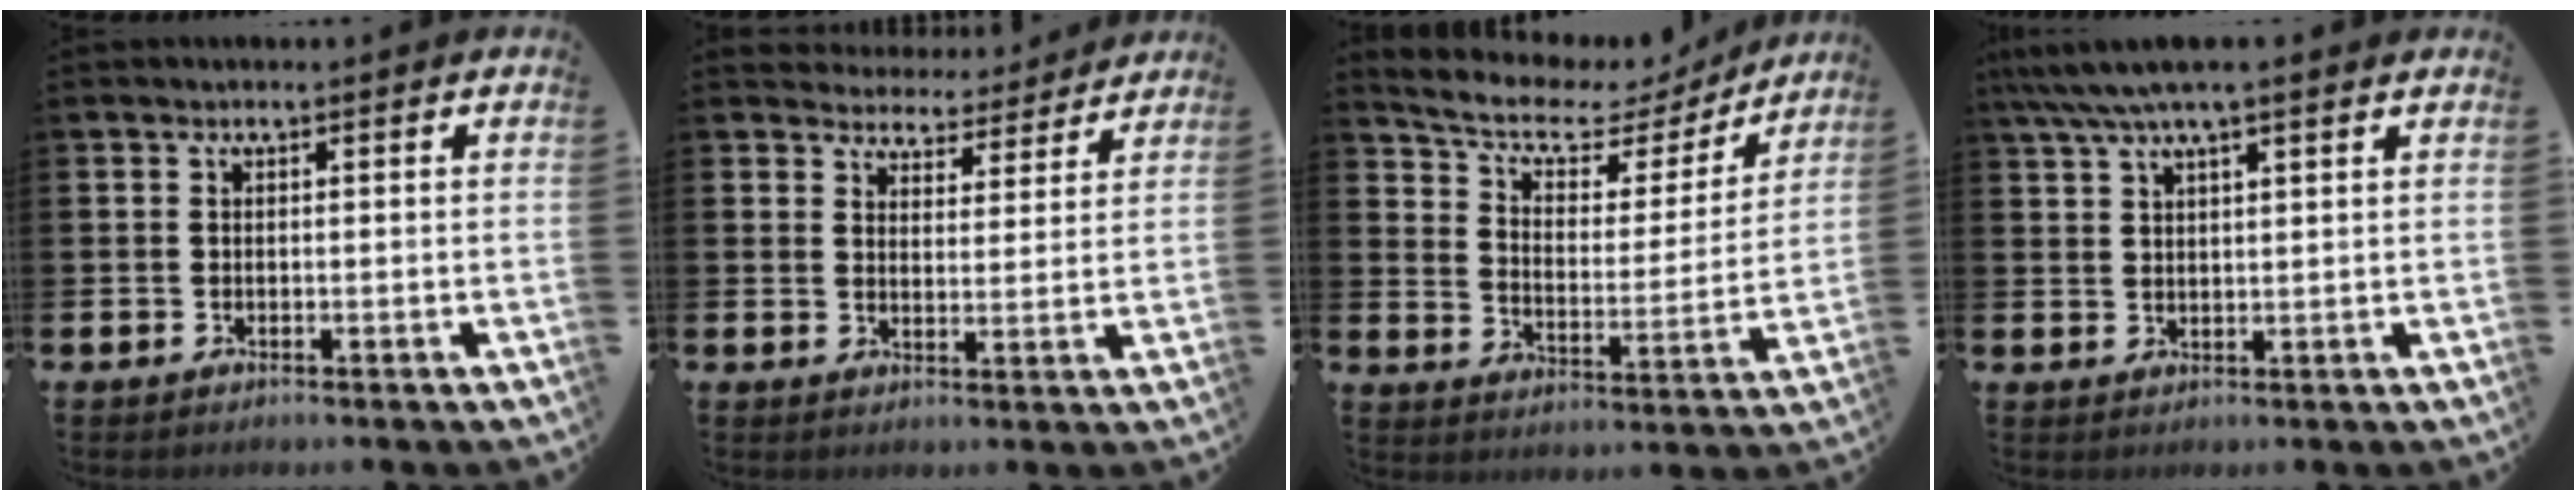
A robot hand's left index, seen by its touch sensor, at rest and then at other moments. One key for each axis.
{"total": 4.4, "fx": 4.3, "fy": 1.0, "fz": -0.4, "tx": 0.002, "ty": -0.041, "tz": 0.072}
{"total": 6.8, "fx": 5.6, "fy": 3.0, "fz": 2.4, "tx": -0.072, "ty": -0.041, "tz": 0.088}
{"total": 5.4, "fx": 4.3, "fy": 1.0, "fz": 3.2, "tx": -0.067, "ty": -0.006, "tz": 0.077}